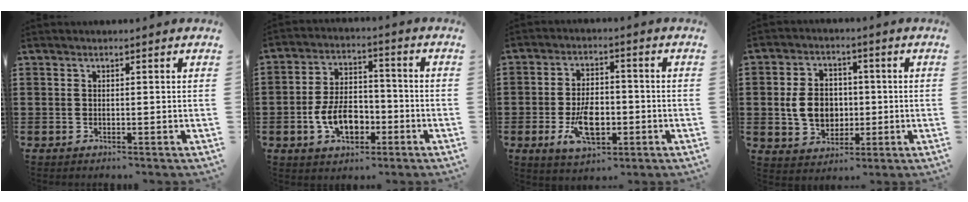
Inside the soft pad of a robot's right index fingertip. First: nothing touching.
{"total": 8.0, "force": [-2.7, 5.1, 5.7], "torque": [-0.119, 0.003, -0.054]}
{"total": 8.0, "force": [-2.3, 4.2, 6.4], "torque": [-0.117, -0.007, -0.043]}
{"total": 7.4, "force": [-0.3, 5.9, 4.5], "torque": [-0.095, 0.005, -0.012]}